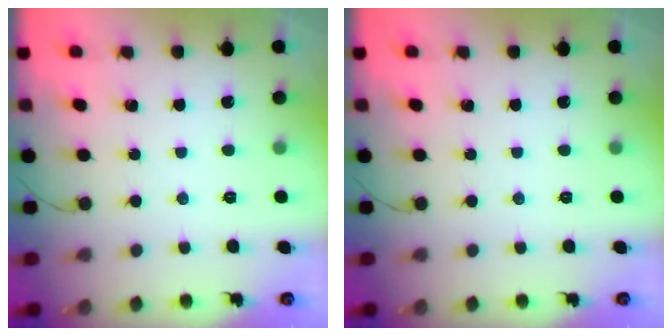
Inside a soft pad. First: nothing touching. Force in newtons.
{"total": 0.0}